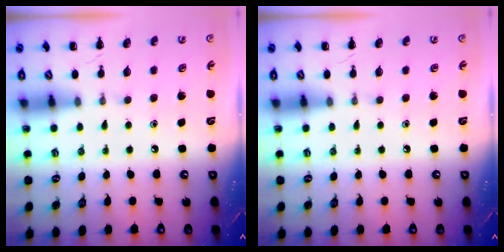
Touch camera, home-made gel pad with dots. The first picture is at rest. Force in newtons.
{"total": 0.0}